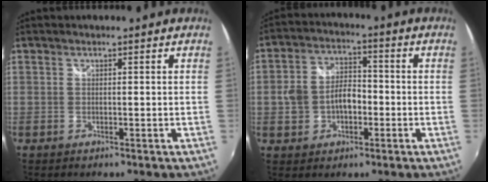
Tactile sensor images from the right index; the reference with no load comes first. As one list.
[{"total": 8.2, "force": [-1.8, 5.7, 5.6], "torque": [-0.111, 0.016, -0.023]}]